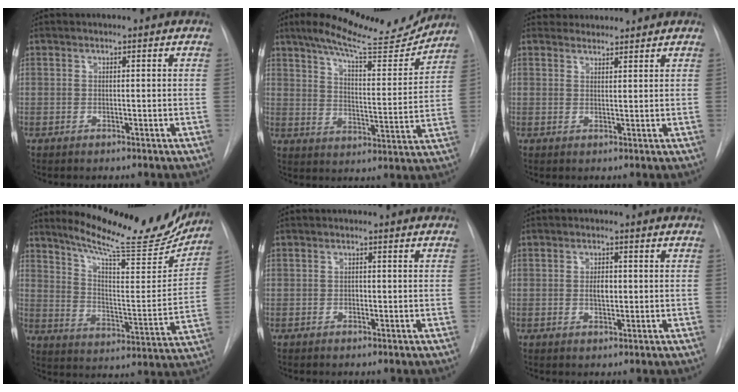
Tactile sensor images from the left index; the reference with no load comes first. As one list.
[{"total": 15.9, "force": [14.2, 2.2, 6.8], "torque": [-0.106, -0.023, 0.203]}, {"total": 3.7, "force": [3.7, 0.7, -0.3], "torque": [0.002, 0.019, 0.057]}, {"total": 20.6, "force": [18.5, 2.5, 8.7], "torque": [-0.132, -0.051, 0.260]}, {"total": 0.5, "force": [0.0, 0.4, 0.3], "torque": [-0.005, 0.001, -0.002]}, {"total": 2.4, "force": [0.2, 1.2, 2.0], "torque": [-0.037, 0.000, 0.004]}]